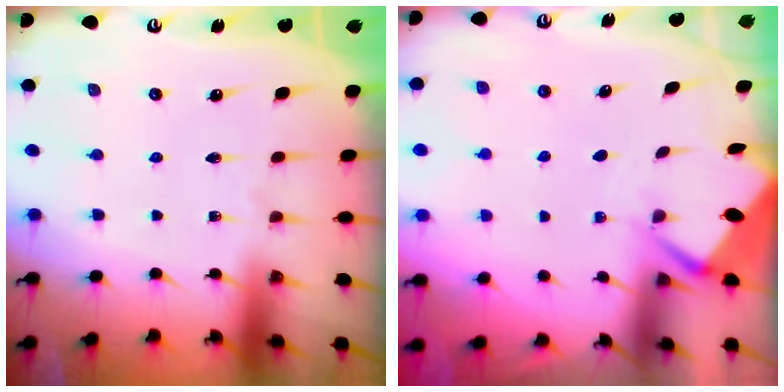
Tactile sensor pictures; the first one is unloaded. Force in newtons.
{"total": 2.9, "press": 2.9, "slide": 0.4}